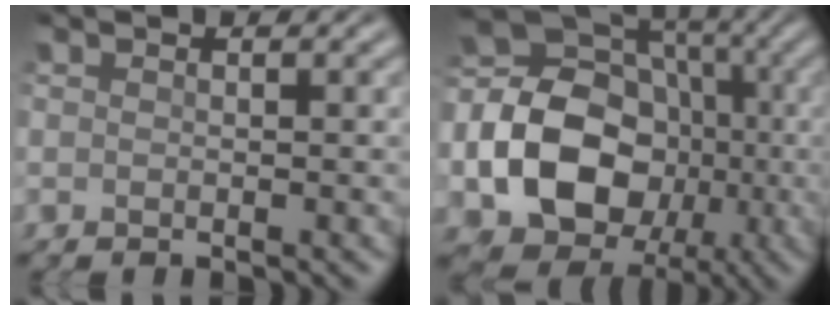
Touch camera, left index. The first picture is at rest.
{"total": 17.4, "force": [-2.1, 14.3, 9.6], "torque": [-0.204, -0.002, -0.041]}